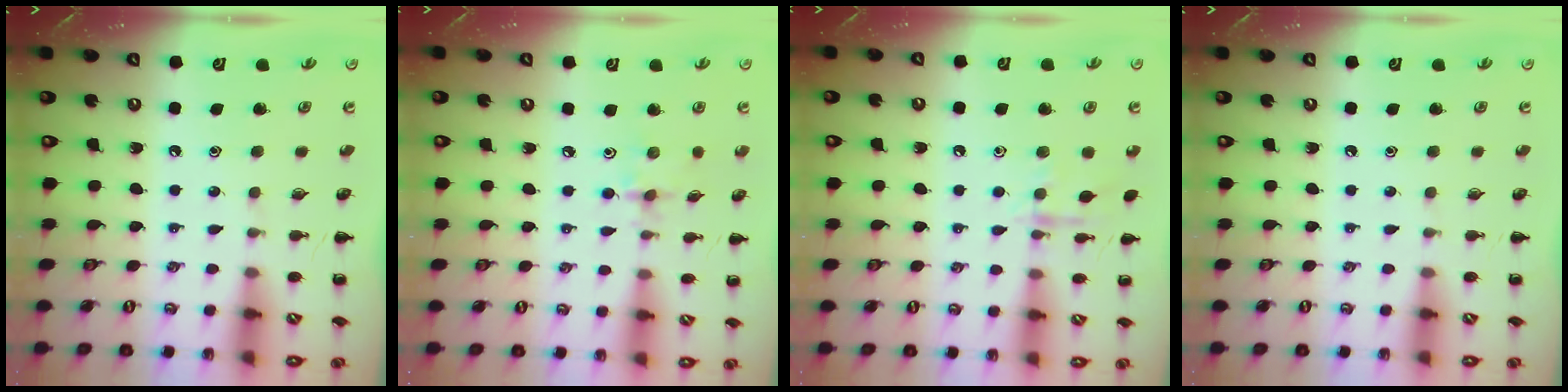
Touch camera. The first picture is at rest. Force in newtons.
{"total": 2.7, "press": 2.7, "slide": 0.5}
{"total": 8.2, "press": 8.1, "slide": 1.3}
{"total": 0.0}